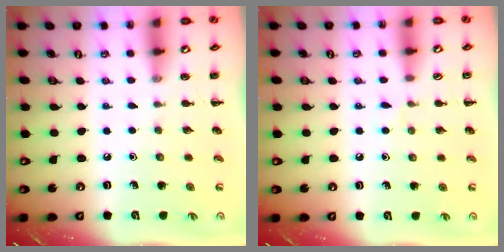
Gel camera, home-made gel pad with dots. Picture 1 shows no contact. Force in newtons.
{"total": 3.4, "press": 3.2, "slide": 1.2}